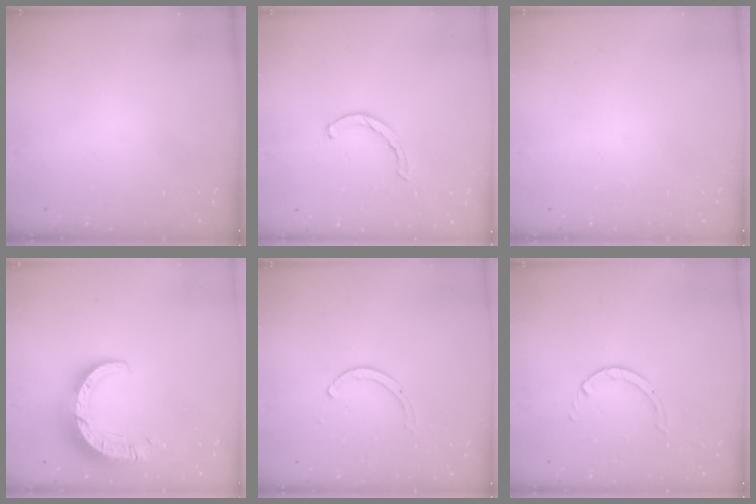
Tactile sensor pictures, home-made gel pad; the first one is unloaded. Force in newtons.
{"total": 2.3, "press": 2.2, "slide": 0.5}
{"total": 0.0}
{"total": 11.2, "press": 11.2, "slide": 1.1}
{"total": 2.6, "press": 2.6, "slide": 0.3}
{"total": 1.7, "press": 1.7, "slide": 0.1}